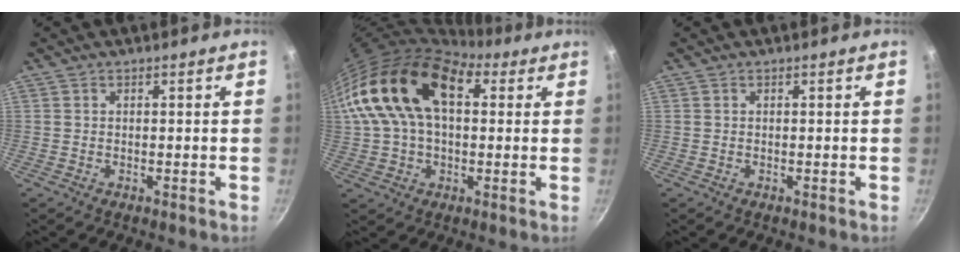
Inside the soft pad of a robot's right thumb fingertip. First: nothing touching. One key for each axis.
{"total": 20.6, "fx": 5.1, "fy": 12.5, "fz": 15.5, "tx": -0.274, "ty": 0.024, "tz": 0.074}
{"total": 0.0}